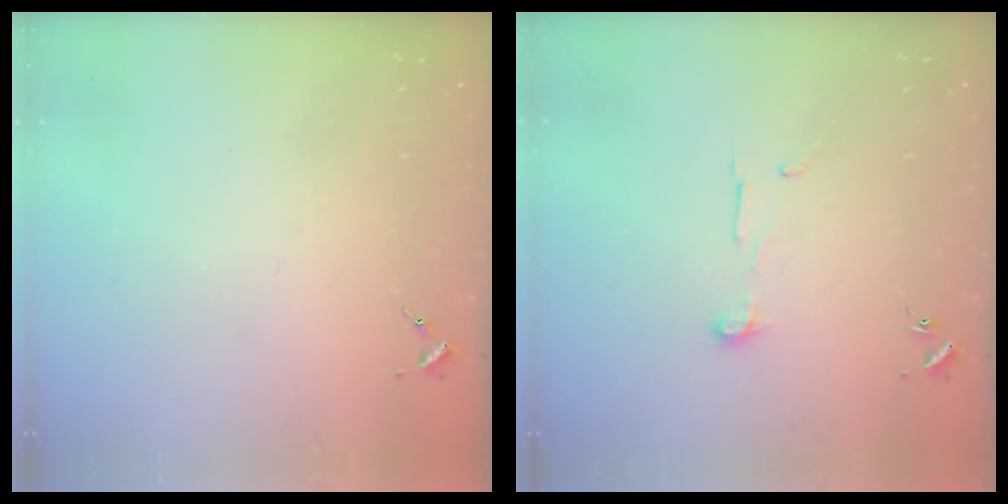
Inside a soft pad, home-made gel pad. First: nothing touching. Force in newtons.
{"total": 7.3, "press": 7.3, "slide": 0.4}